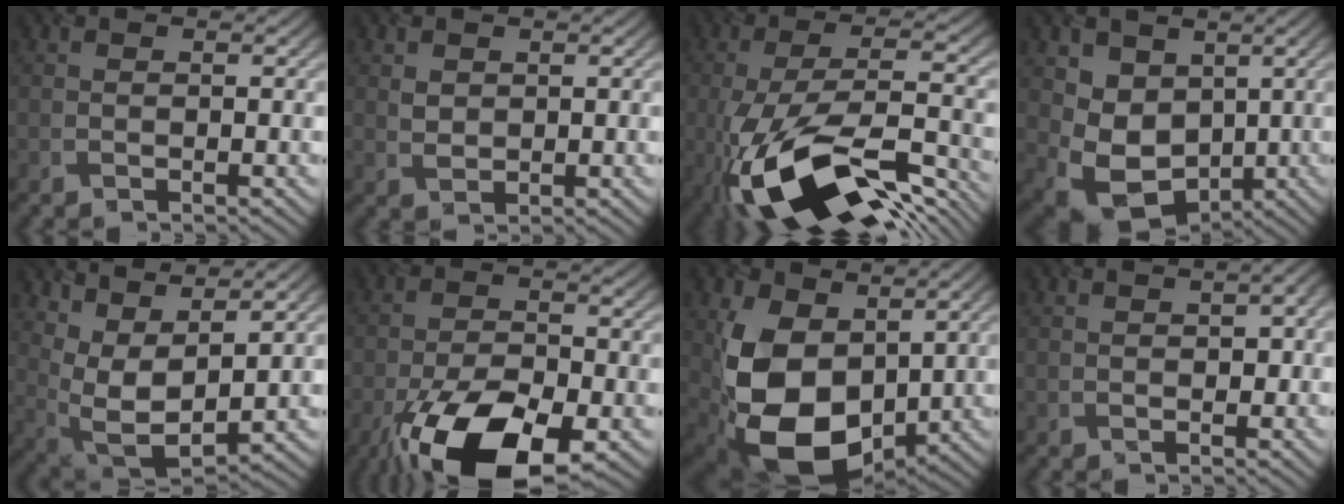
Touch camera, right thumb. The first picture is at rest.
{"total": 1.8, "force": [0.8, 1.4, 0.8], "torque": [-0.023, -0.003, 0.019]}
{"total": 17.4, "force": [-9.0, 6.3, 13.5], "torque": [-0.266, -0.022, -0.159]}
{"total": 7.7, "force": [0.7, 6.4, 4.1], "torque": [-0.103, -0.030, 0.014]}
{"total": 10.3, "force": [5.9, 4.1, 7.4], "torque": [-0.180, 0.006, 0.118]}
{"total": 14.9, "force": [-8.5, 6.3, 10.5], "torque": [-0.197, -0.026, -0.152]}
{"total": 14.1, "force": [0.4, 10.0, 10.0], "torque": [-0.233, -0.028, 0.014]}
{"total": 2.5, "force": [0.2, 1.5, 2.0], "torque": [-0.031, 0.001, 0.008]}